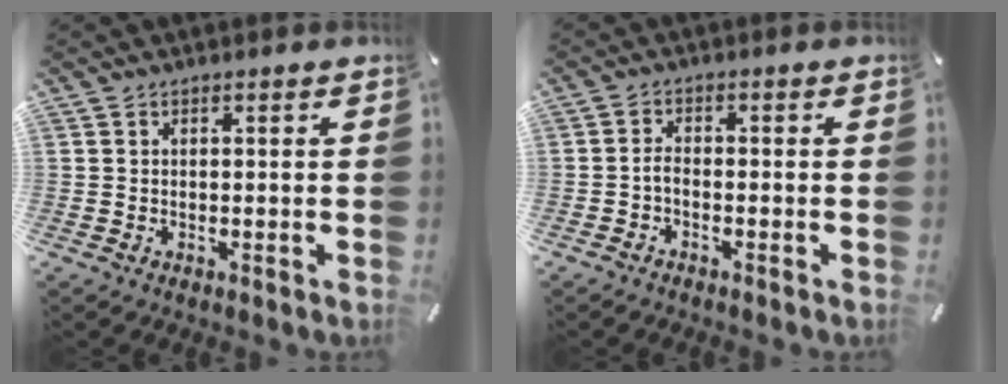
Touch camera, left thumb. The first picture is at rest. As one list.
[{"total": 2.0, "force": [-1.2, 0.7, 1.5], "torque": [-0.035, 0.003, -0.025]}]